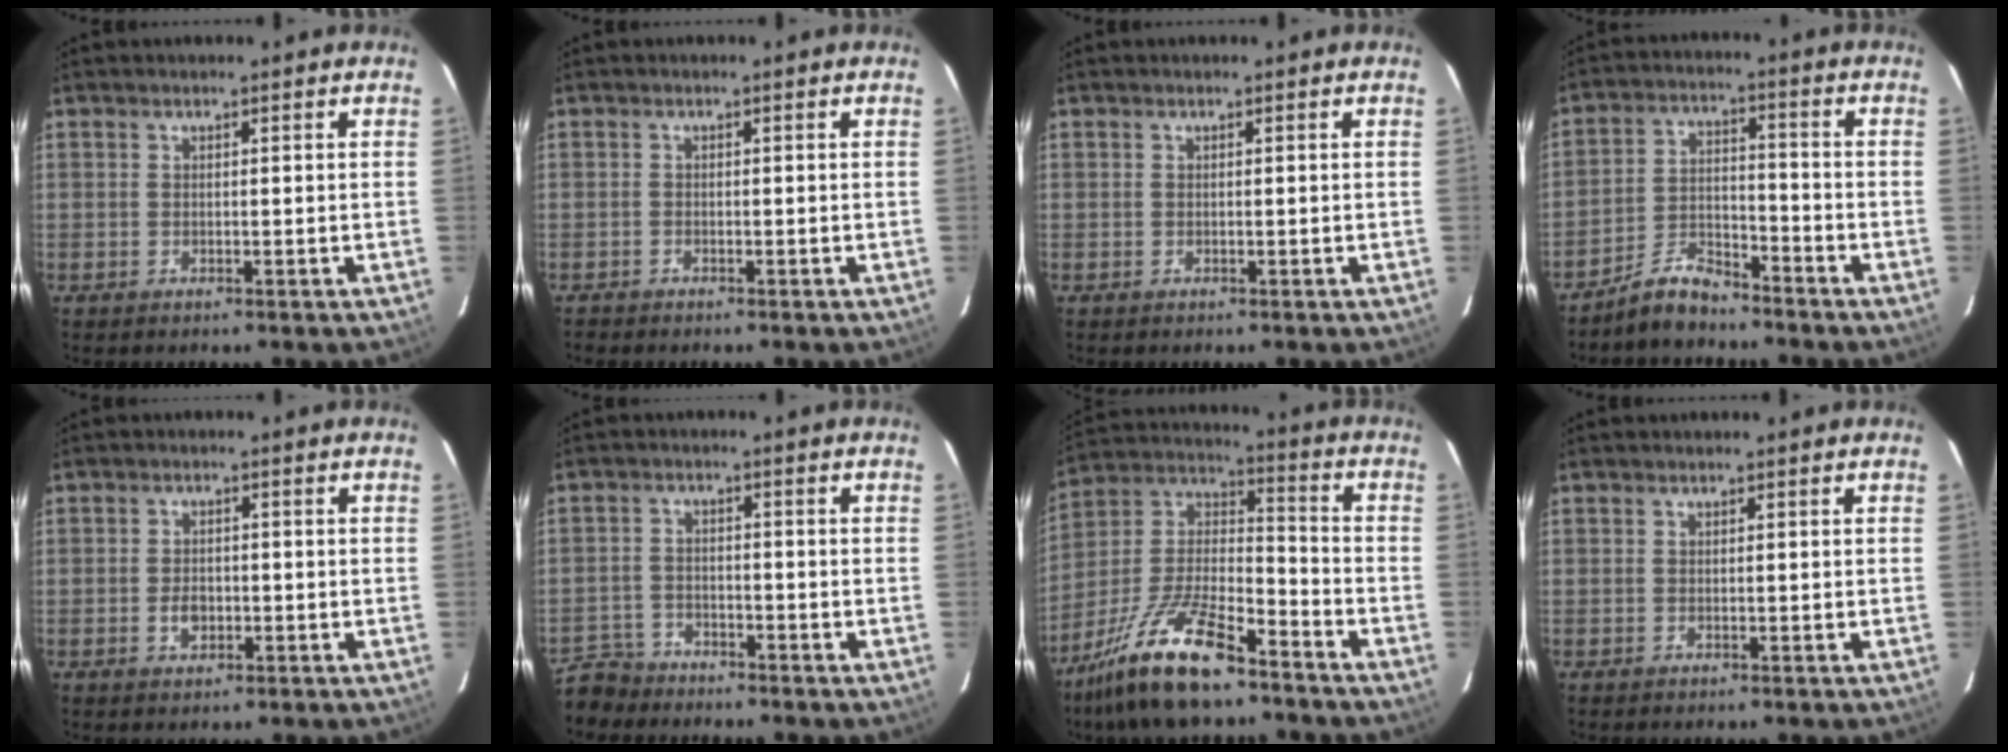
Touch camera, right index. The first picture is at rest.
{"total": 0.9, "force": [-0.9, 0.2, 0.0], "torque": [-0.006, 0.000, -0.017]}
{"total": 0.0}
{"total": 6.5, "force": [-5.9, 2.0, 1.9], "torque": [-0.049, 0.025, -0.110]}
{"total": 3.2, "force": [-0.9, 2.3, 2.0], "torque": [-0.036, 0.002, -0.015]}
{"total": 6.2, "force": [-5.5, 2.9, 0.6], "torque": [-0.029, 0.008, -0.106]}
{"total": 18.7, "force": [-12.9, 5.8, 12.2], "torque": [-0.257, -0.002, -0.238]}
{"total": 0.0}